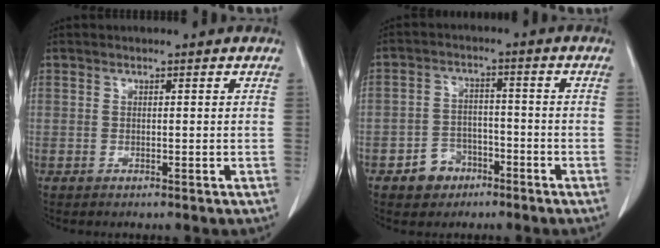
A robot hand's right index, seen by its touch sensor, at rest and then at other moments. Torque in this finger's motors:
{"motor_torque": [-0.08, -0.30, -0.36, -0.14]}